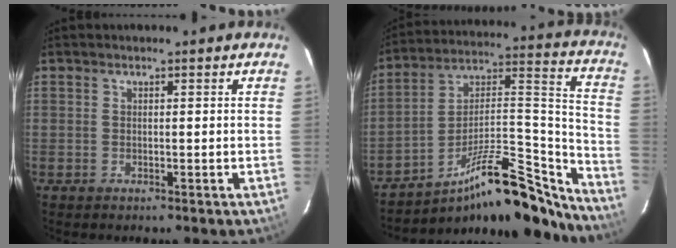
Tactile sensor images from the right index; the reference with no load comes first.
{"total": 23.0, "force": [-19.1, 5.5, 11.6], "torque": [-0.148, 0.037, -0.291]}